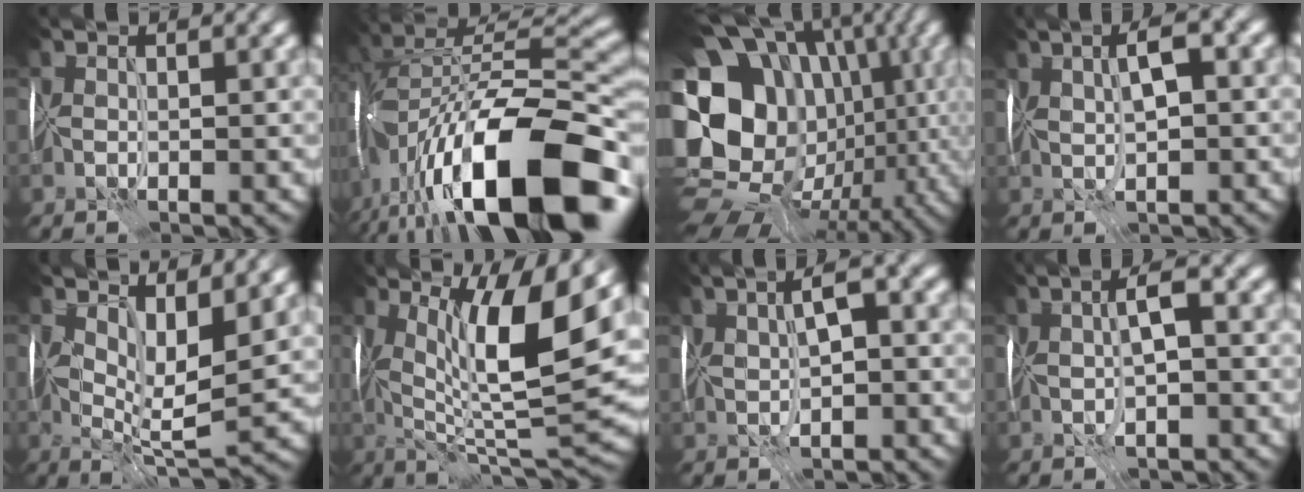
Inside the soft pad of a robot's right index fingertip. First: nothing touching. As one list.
[{"total": 17.2, "force": [-6.5, 7.9, 13.9], "torque": [-0.234, 0.003, -0.106]}, {"total": 19.6, "force": [-0.1, 17.0, 9.7], "torque": [-0.164, 0.016, -0.025]}, {"total": 3.8, "force": [1.4, 1.1, 3.4], "torque": [-0.062, 0.010, 0.024]}, {"total": 5.5, "force": [2.0, 1.8, 4.8], "torque": [-0.093, -0.010, 0.037]}, {"total": 11.7, "force": [3.0, 2.6, 11.0], "torque": [-0.172, -0.003, 0.052]}, {"total": 4.4, "force": [1.4, 1.7, 3.8], "torque": [-0.064, 0.010, 0.025]}, {"total": 3.5, "force": [0.9, 0.9, 3.3], "torque": [-0.063, 0.008, 0.013]}]